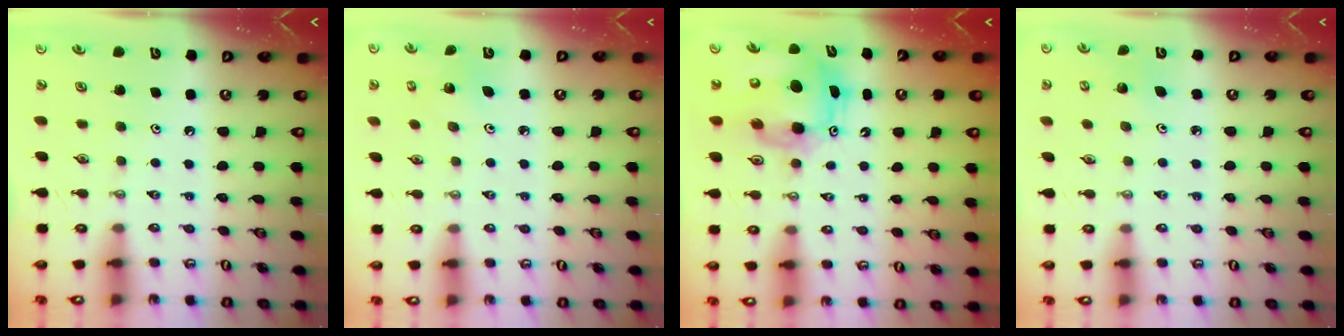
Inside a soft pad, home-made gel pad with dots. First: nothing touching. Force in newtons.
{"total": 2.3, "press": 2.3, "slide": 0.2}
{"total": 9.4, "press": 9.2, "slide": 1.8}
{"total": 2.7, "press": 2.7, "slide": 0.5}